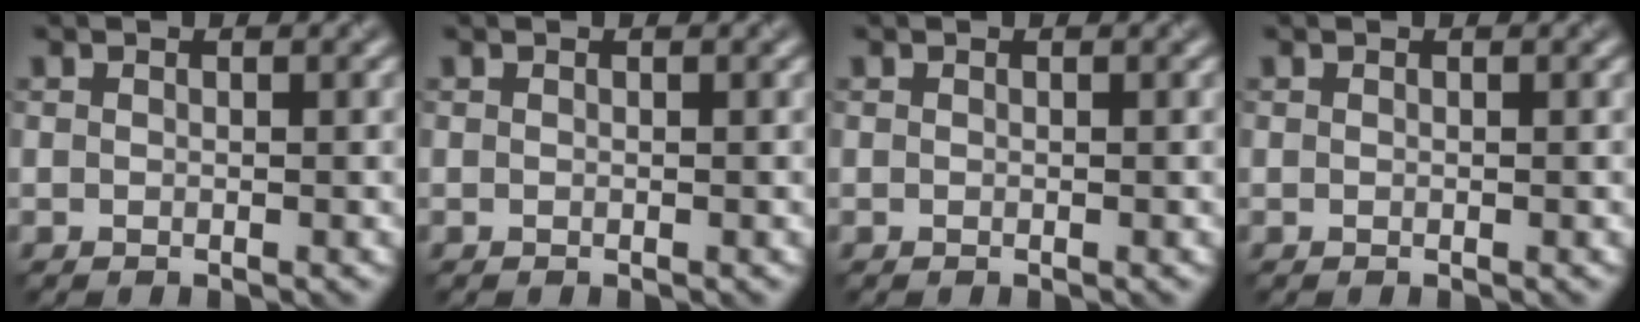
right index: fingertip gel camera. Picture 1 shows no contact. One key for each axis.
{"total": 0.0}
{"total": 0.0}
{"total": 0.0}